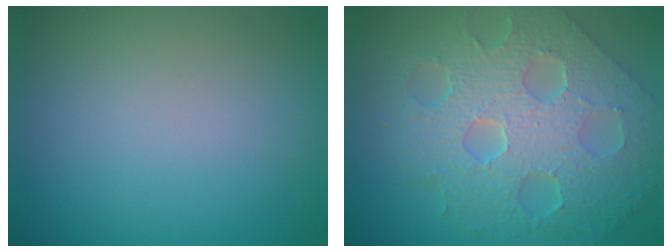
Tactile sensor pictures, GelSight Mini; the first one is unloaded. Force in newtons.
{"total": 9.7, "press": 6.8, "slide": 6.9}